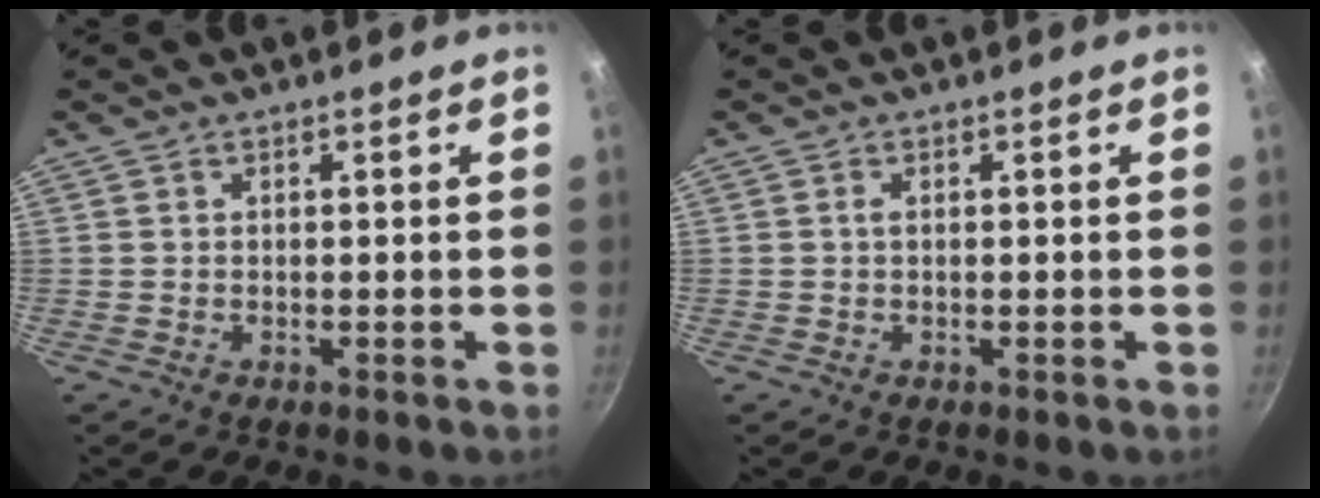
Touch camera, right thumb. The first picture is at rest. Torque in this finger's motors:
{"motor_torque": [0.13, 0.19, 0.75, 0.07, -0.01]}